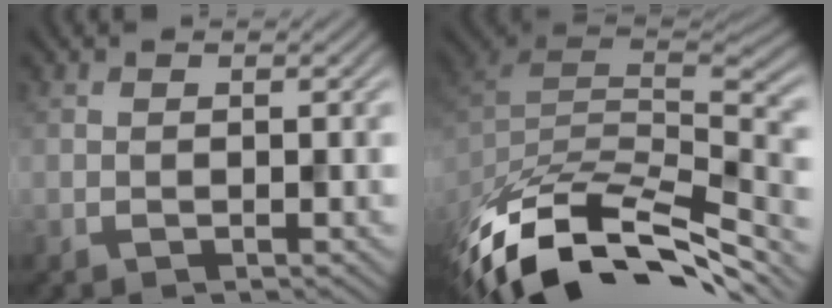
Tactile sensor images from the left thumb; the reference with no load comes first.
{"total": 13.0, "force": [-9.6, 6.2, 6.3], "torque": [-0.172, -0.018, -0.155]}